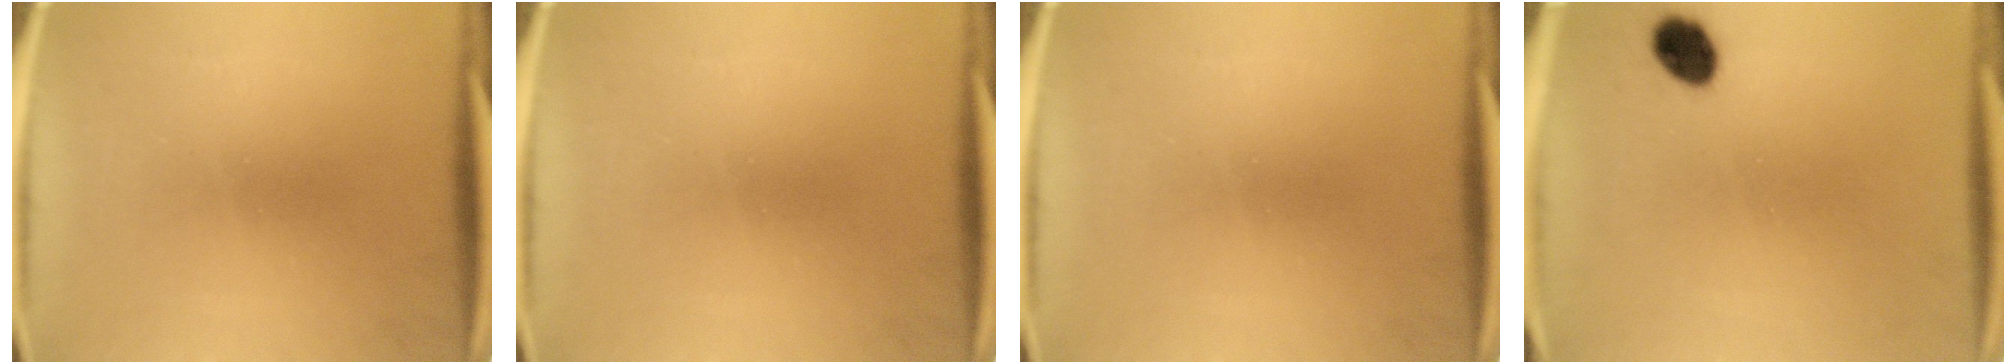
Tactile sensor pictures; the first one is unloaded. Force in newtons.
{"total": 0.0}
{"total": 0.0}
{"total": 5.3}